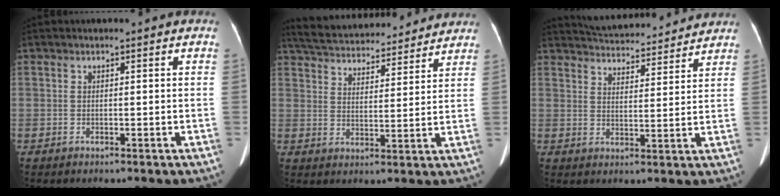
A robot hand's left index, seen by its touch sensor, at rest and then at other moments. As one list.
[{"total": 20.3, "force": [18.5, 4.6, 6.8], "torque": [-0.131, 0.034, 0.265]}, {"total": 14.9, "force": [14.2, 2.7, 3.9], "torque": [-0.063, 0.021, 0.197]}]